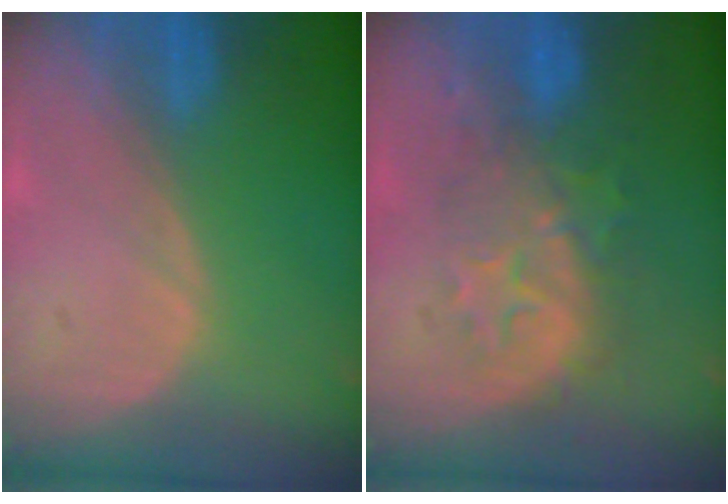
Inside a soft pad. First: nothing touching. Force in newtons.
{"total": 8.4, "press": 8.3, "slide": 1.3}